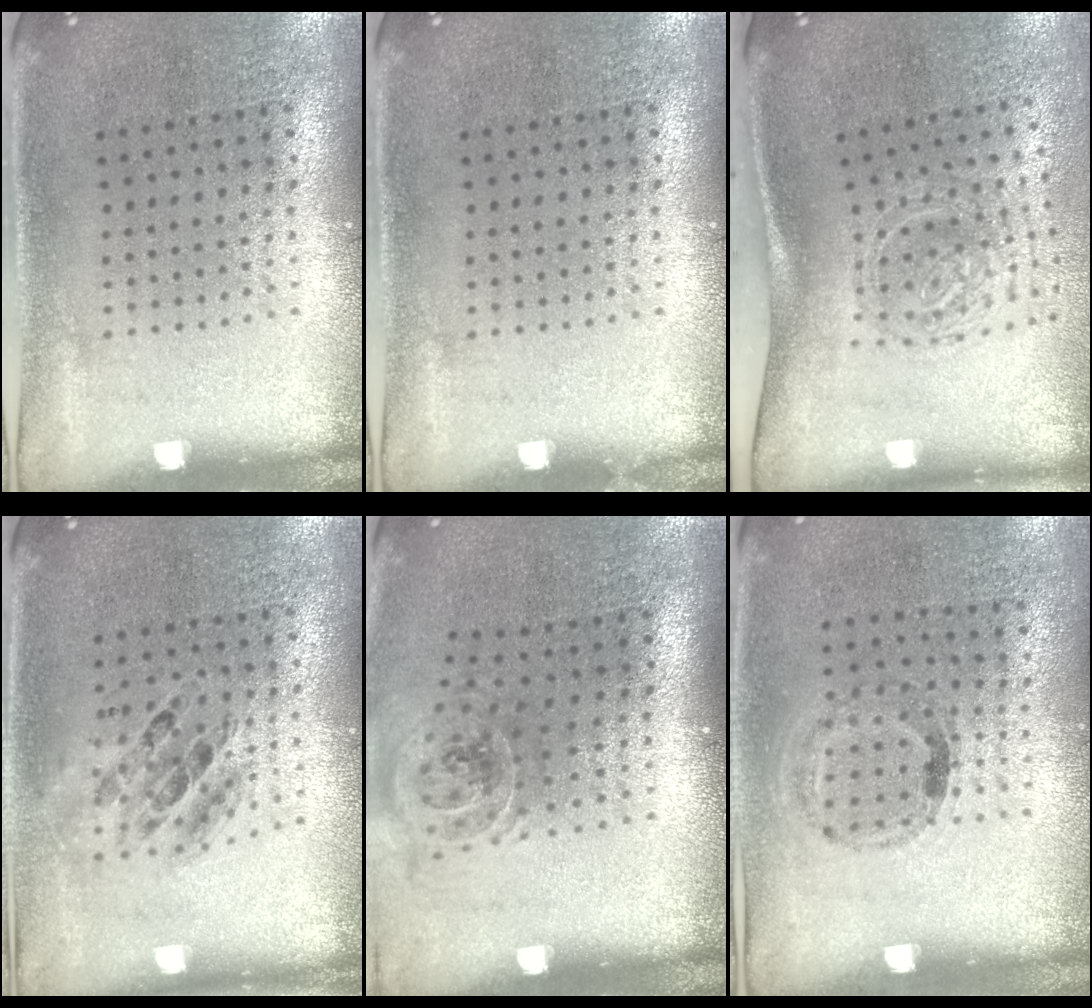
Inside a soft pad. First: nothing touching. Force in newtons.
{"total": 0.0}
{"total": 1.9, "press": 1.3, "slide": 1.4}
{"total": 0.6, "press": 0.6, "slide": 0.1}
{"total": 1.1, "press": 1.0, "slide": 0.3}
{"total": 1.1, "press": 0.7, "slide": 0.9}